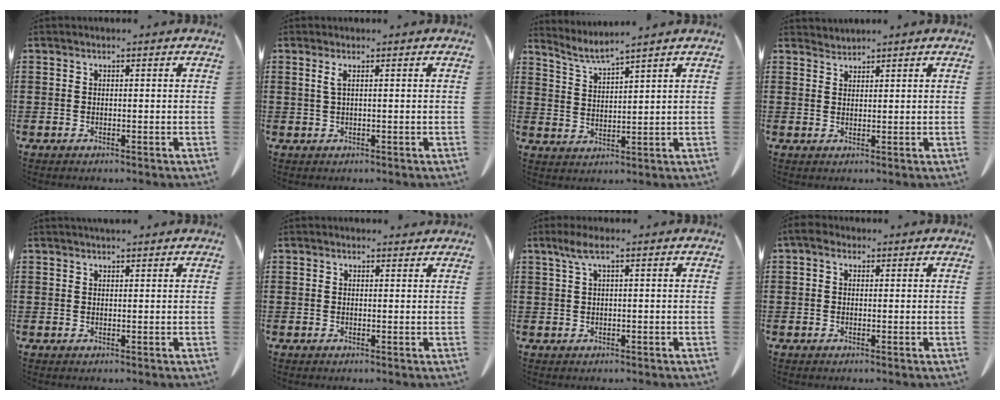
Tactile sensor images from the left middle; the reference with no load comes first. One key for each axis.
{"total": 1.2, "fx": 0.2, "fy": 0.0, "fz": 1.1, "tx": -0.024, "ty": -0.002, "tz": 0.003}
{"total": 3.3, "fx": 2.9, "fy": -0.7, "fz": 1.4, "tx": -0.039, "ty": -0.018, "tz": 0.049}
{"total": 1.4, "fx": 1.3, "fy": -0.1, "fz": -0.3, "tx": 0.003, "ty": 0.001, "tz": 0.027}
{"total": 1.0, "fx": 0.9, "fy": 0.1, "fz": 0.4, "tx": -0.008, "ty": 0.000, "tz": 0.016}
{"total": 0.8, "fx": 0.7, "fy": 0.2, "fz": 0.2, "tx": 0.002, "ty": -0.001, "tz": 0.011}
{"total": 2.3, "fx": 0.7, "fy": 0.2, "fz": 2.2, "tx": -0.044, "ty": 0.000, "tz": 0.013}
{"total": 1.8, "fx": 0.3, "fy": 1.3, "fz": 1.3, "tx": -0.030, "ty": 0.008, "tz": 0.003}